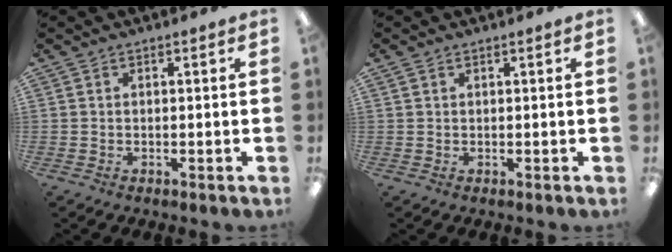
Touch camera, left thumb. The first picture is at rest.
{"total": 0.9, "force": [0.5, 0.5, 0.5], "torque": [-0.010, 0.002, 0.009]}